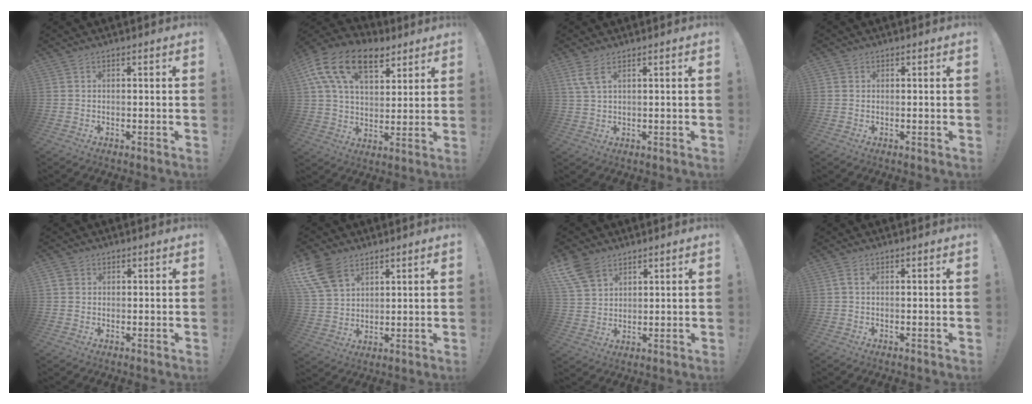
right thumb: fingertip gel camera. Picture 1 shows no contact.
{"total": 19.0, "force": [9.6, 11.2, 11.9], "torque": [-0.191, -0.040, 0.174]}
{"total": 4.7, "force": [2.5, 1.5, 3.7], "torque": [-0.080, 0.000, 0.049]}
{"total": 0.9, "force": [0.4, 0.8, 0.1], "torque": [-0.010, 0.005, 0.010]}
{"total": 2.4, "force": [1.1, 2.0, 0.7], "torque": [-0.017, 0.002, 0.022]}
{"total": 12.0, "force": [7.1, 7.6, 6.0], "torque": [-0.131, -0.028, 0.141]}
{"total": 9.5, "force": [6.1, 5.9, 4.3], "torque": [-0.098, -0.023, 0.122]}
{"total": 1.1, "force": [0.3, 0.4, 1.0], "torque": [-0.027, 0.006, 0.006]}